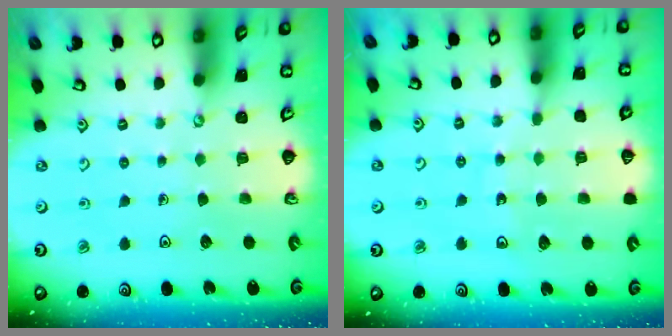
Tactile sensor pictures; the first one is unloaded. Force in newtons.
{"total": 8.6, "press": 7.9, "slide": 3.2}